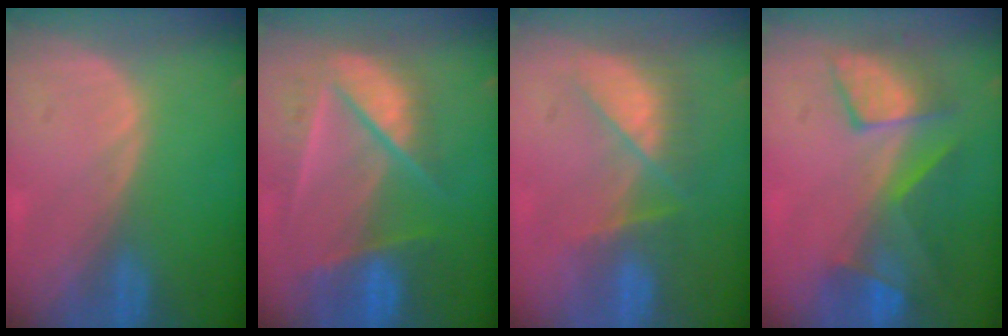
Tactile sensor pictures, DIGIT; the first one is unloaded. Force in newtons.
{"total": 9.8, "press": 8.3, "slide": 5.3}
{"total": 7.8, "press": 7.0, "slide": 3.4}
{"total": 8.1, "press": 7.9, "slide": 1.8}